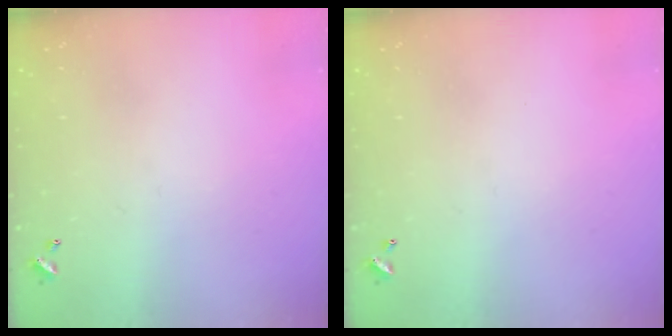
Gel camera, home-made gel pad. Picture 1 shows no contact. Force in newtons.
{"total": 0.0}